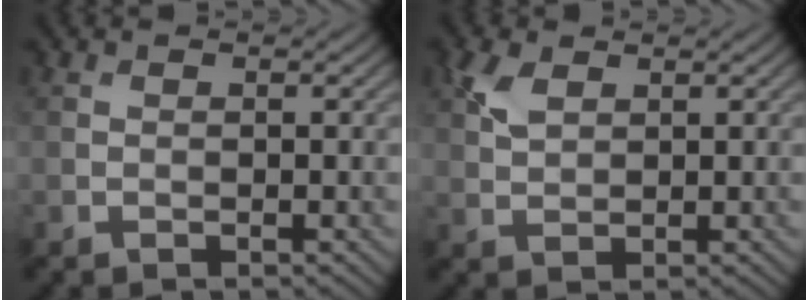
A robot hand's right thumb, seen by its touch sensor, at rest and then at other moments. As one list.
[{"total": 3.2, "force": [1.7, 1.8, 2.0], "torque": [-0.055, 0.004, 0.035]}]